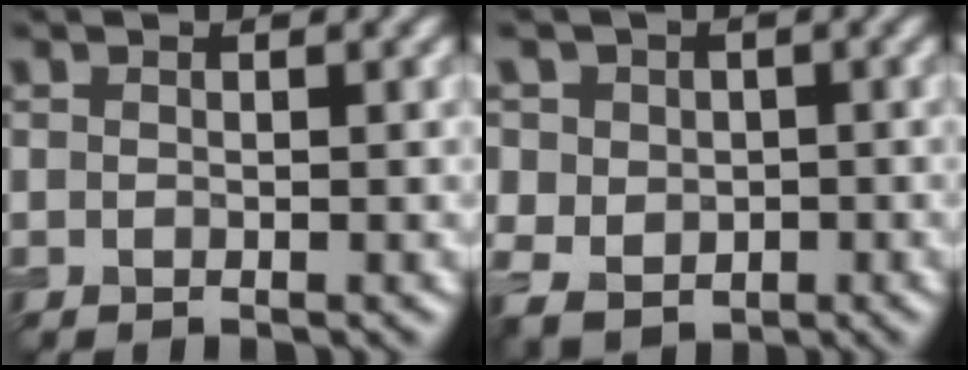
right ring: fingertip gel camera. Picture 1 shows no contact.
{"total": 6.9, "force": [1.2, 6.3, 2.6], "torque": [-0.062, 0.021, 0.003]}